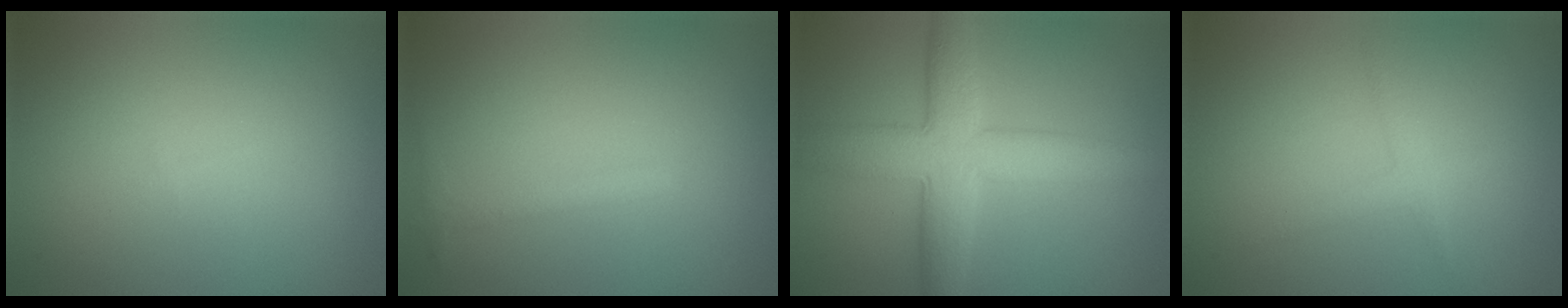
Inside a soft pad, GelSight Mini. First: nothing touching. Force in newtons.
{"total": 1.2, "press": 1.2, "slide": 0.0}
{"total": 7.5, "press": 7.5, "slide": 0.1}
{"total": 1.4, "press": 1.4, "slide": 0.0}